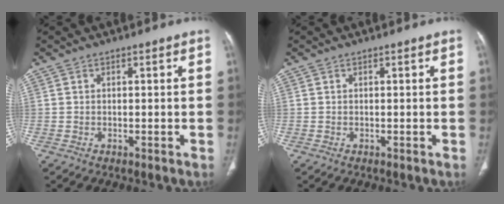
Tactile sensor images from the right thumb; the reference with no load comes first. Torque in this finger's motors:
{"motor_torque": [-0.44, -0.06, 0.11, 0.11, 0.00]}